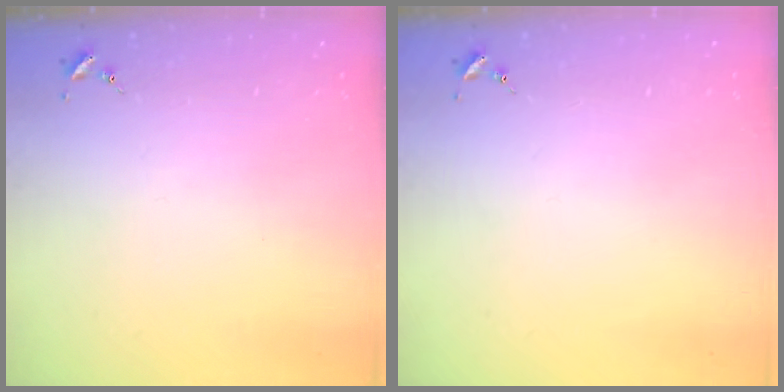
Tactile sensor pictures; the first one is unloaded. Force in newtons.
{"total": 0.0}